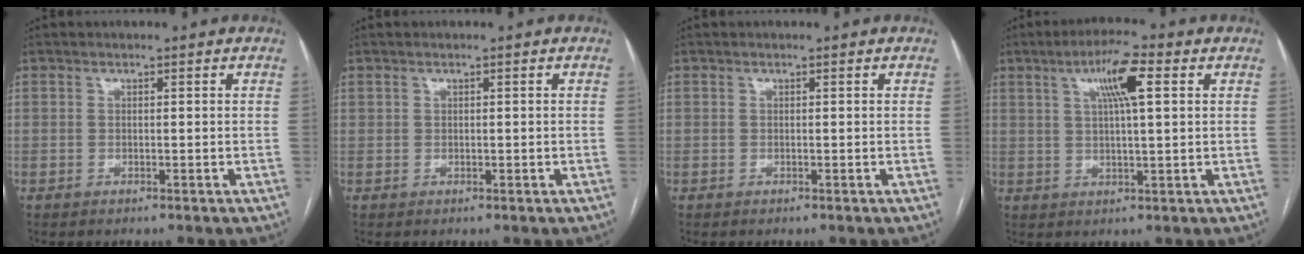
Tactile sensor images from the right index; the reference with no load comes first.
{"total": 0.5, "force": [0.2, 0.4, 0.2], "torque": [-0.005, 0.003, 0.004]}
{"total": 0.0}
{"total": 7.6, "force": [2.9, 0.8, 7.0], "torque": [-0.125, 0.011, 0.047]}